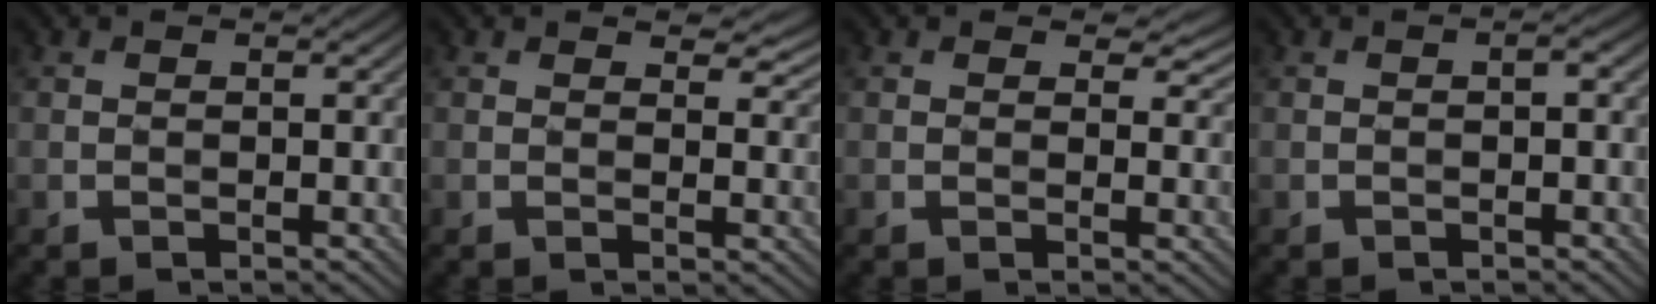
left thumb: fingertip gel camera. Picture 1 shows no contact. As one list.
[{"total": 4.3, "force": [2.9, 1.9, 2.6], "torque": [-0.034, -0.003, 0.047]}, {"total": 3.9, "force": [2.3, 2.1, 2.4], "torque": [-0.034, -0.005, 0.034]}, {"total": 1.0, "force": [-0.4, 0.2, 0.9], "torque": [-0.016, 0.005, -0.005]}]